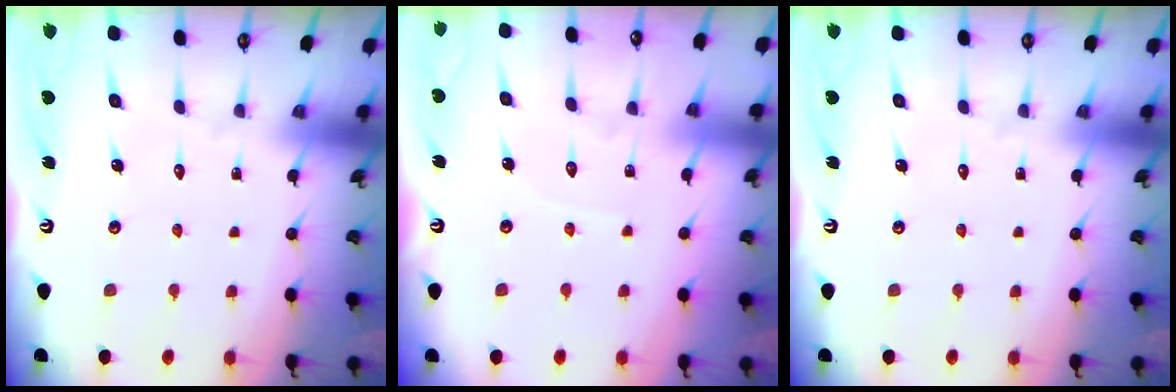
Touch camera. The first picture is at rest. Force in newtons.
{"total": 4.0, "press": 3.9, "slide": 0.5}
{"total": 0.0}